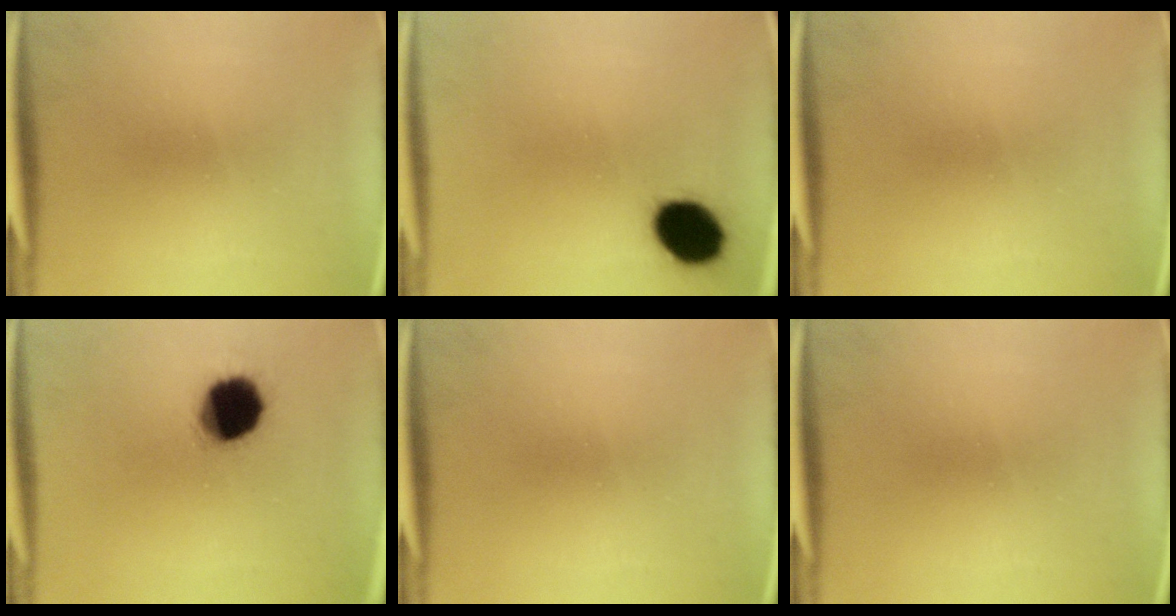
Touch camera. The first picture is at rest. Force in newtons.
{"total": 11.7}
{"total": 0.0}
{"total": 14.2}
{"total": 0.0}
{"total": 0.0}